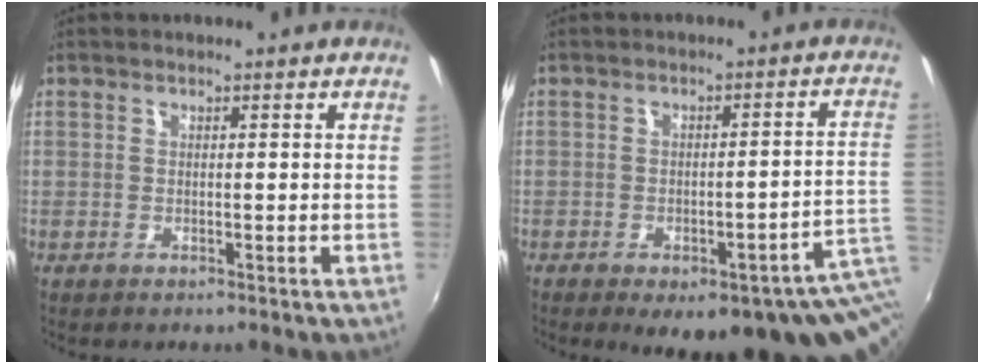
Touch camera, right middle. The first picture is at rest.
{"total": 17.4, "force": [-7.9, 5.6, 14.4], "torque": [-0.161, -0.020, -0.079]}